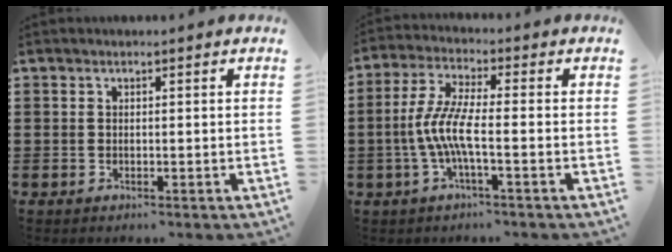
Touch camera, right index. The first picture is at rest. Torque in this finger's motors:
{"motor_torque": [1.39, -0.69, 0.88, 0.21]}